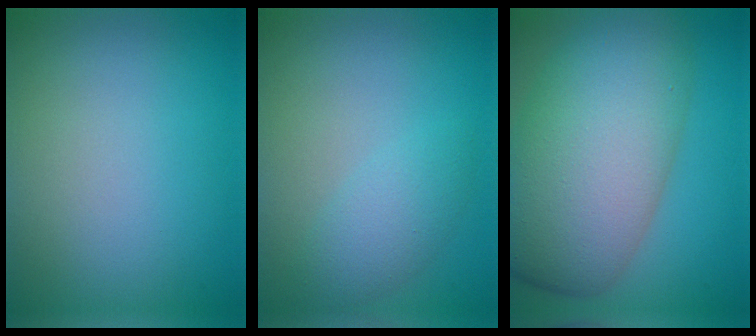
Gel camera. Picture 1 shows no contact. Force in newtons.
{"total": 2.5, "press": 2.5, "slide": 0.1}
{"total": 12.4, "press": 12.4, "slide": 0.3}